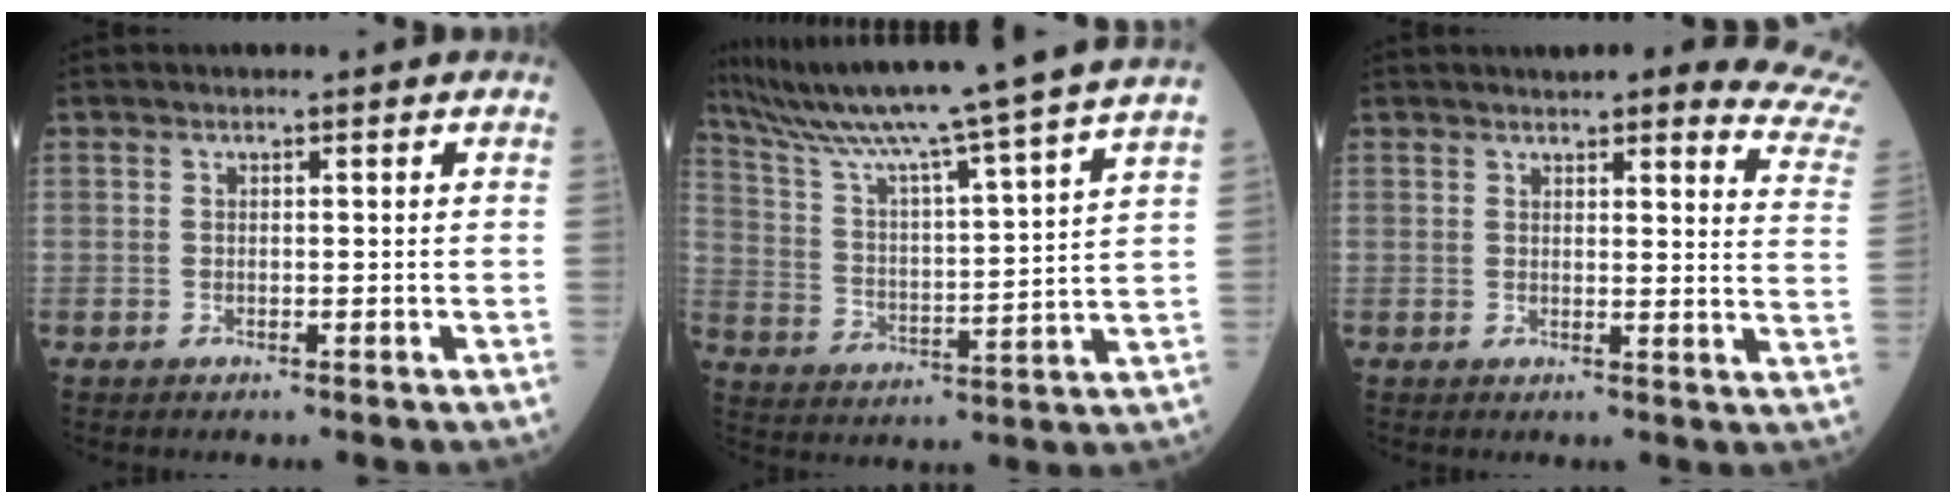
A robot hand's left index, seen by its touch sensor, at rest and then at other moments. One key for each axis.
{"total": 23.5, "fx": 20.1, "fy": -2.9, "fz": 11.8, "tx": -0.208, "ty": -0.035, "tz": 0.294}
{"total": 14.7, "fx": 13.3, "fy": 1.9, "fz": 5.9, "tx": -0.047, "ty": -0.050, "tz": 0.119}